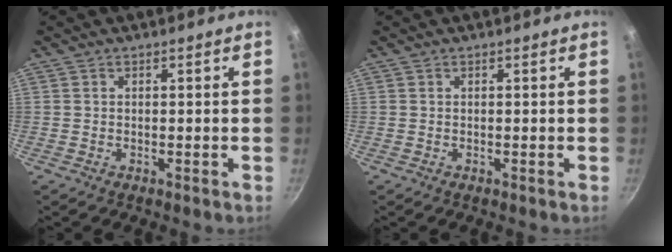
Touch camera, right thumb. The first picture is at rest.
{"total": 0.0}